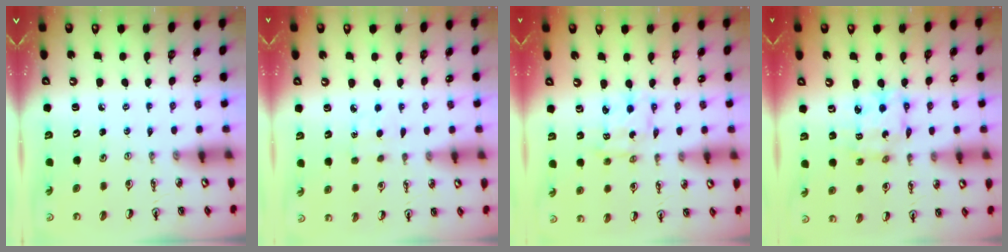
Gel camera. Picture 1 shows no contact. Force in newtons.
{"total": 2.4, "press": 2.4, "slide": 0.3}
{"total": 2.4, "press": 2.4, "slide": 0.1}
{"total": 9.4, "press": 9.3, "slide": 0.7}